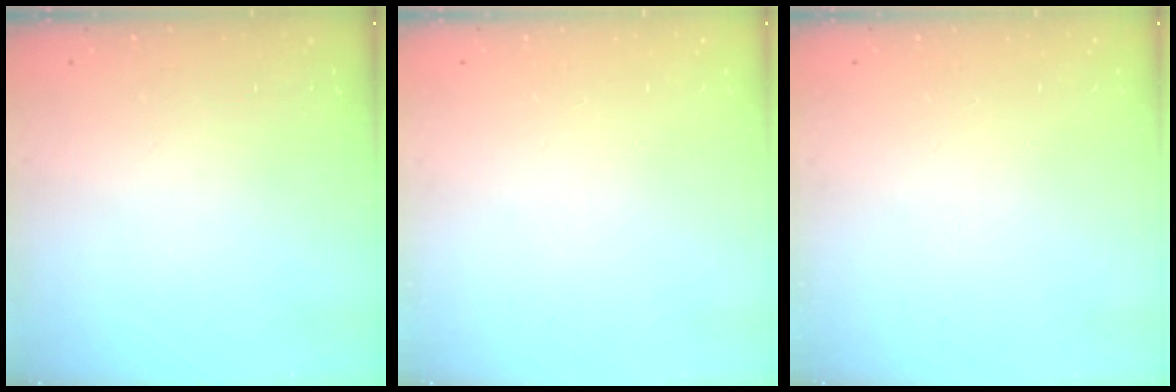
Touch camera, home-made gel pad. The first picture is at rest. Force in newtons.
{"total": 0.0}
{"total": 0.0}